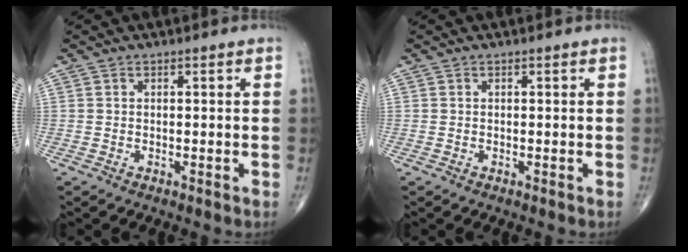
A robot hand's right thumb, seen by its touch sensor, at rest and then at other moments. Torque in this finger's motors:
{"motor_torque": [-0.07, 0.07, -0.01, 0.01, 0.00]}